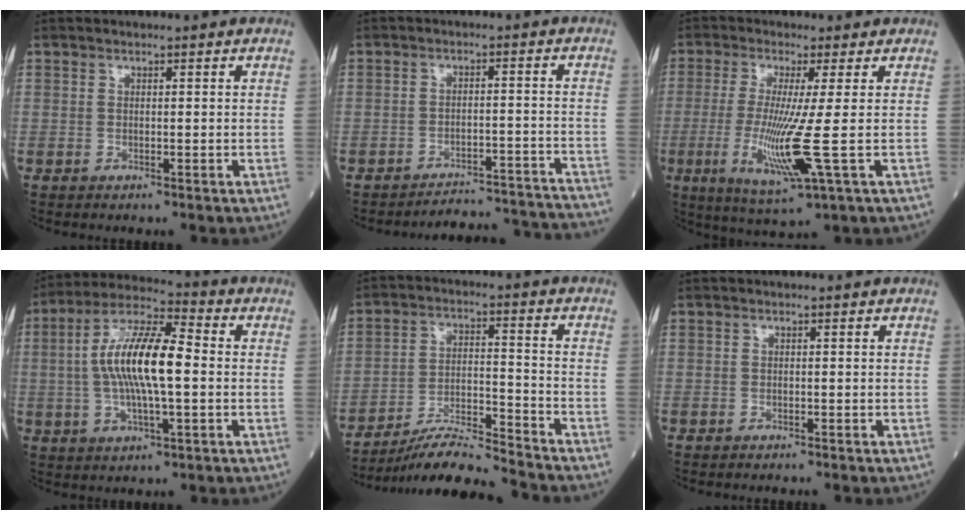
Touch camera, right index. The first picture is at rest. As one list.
[{"total": 13.6, "force": [-13.6, 0.6, 0.4], "torque": [0.021, 0.027, -0.166]}, {"total": 10.2, "force": [-1.7, -1.0, 10.0], "torque": [-0.211, -0.035, -0.032]}, {"total": 13.3, "force": [0.0, 3.1, 13.0], "torque": [-0.253, 0.016, -0.003]}, {"total": 10.2, "force": [-9.7, -1.3, 2.7], "torque": [-0.045, 0.001, -0.175]}, {"total": 0.0}]